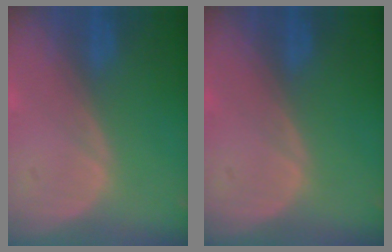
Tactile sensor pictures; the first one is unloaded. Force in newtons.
{"total": 0.0}